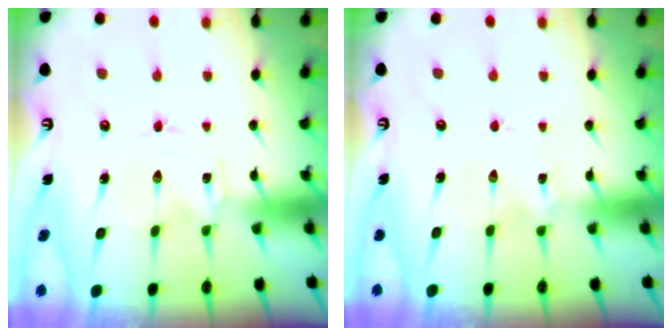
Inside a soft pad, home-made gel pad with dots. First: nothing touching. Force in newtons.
{"total": 1.4, "press": 1.4, "slide": 0.2}